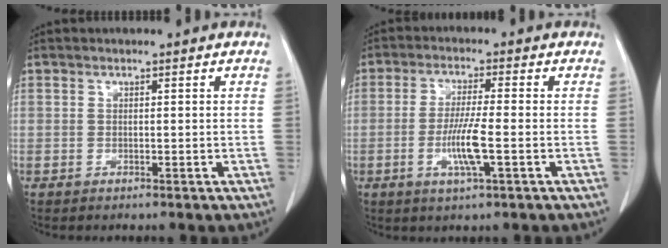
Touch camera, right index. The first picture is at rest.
{"total": 6.6, "force": [-1.8, 0.1, 6.4], "torque": [-0.124, -0.009, -0.033]}